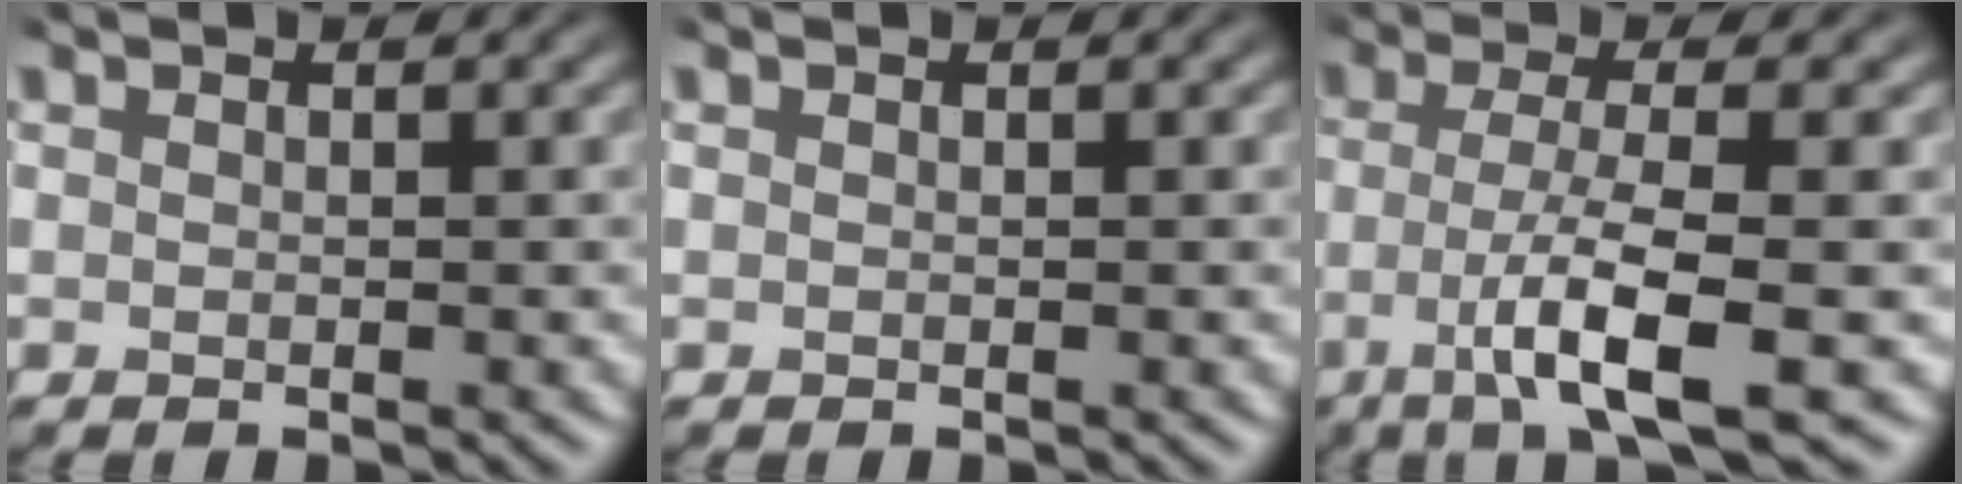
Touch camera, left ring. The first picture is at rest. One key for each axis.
{"total": 0.0}
{"total": 6.7, "fx": -2.6, "fy": 1.1, "fz": 6.0, "tx": -0.102, "ty": -0.013, "tz": -0.040}